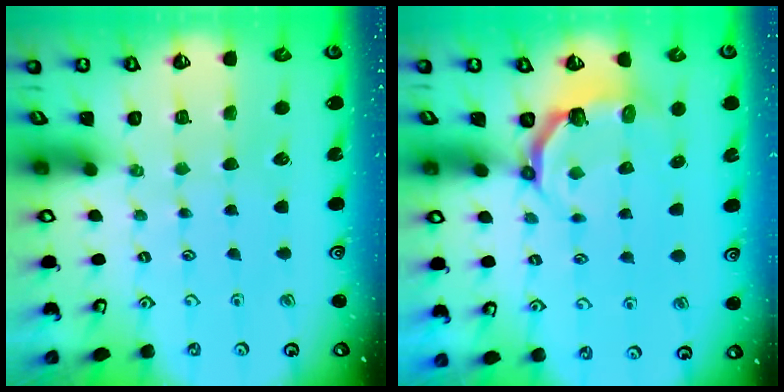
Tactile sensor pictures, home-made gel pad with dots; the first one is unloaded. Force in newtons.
{"total": 4.8, "press": 3.2, "slide": 3.6}